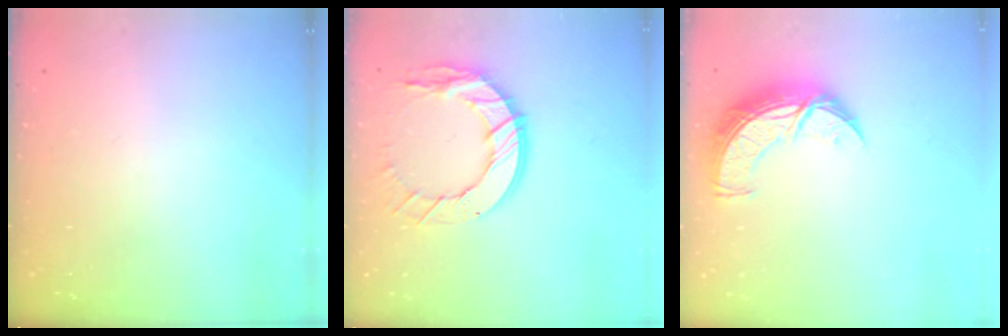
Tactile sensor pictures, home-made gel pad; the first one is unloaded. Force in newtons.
{"total": 14.3, "press": 14.2, "slide": 1.4}
{"total": 10.9, "press": 10.9, "slide": 0.9}